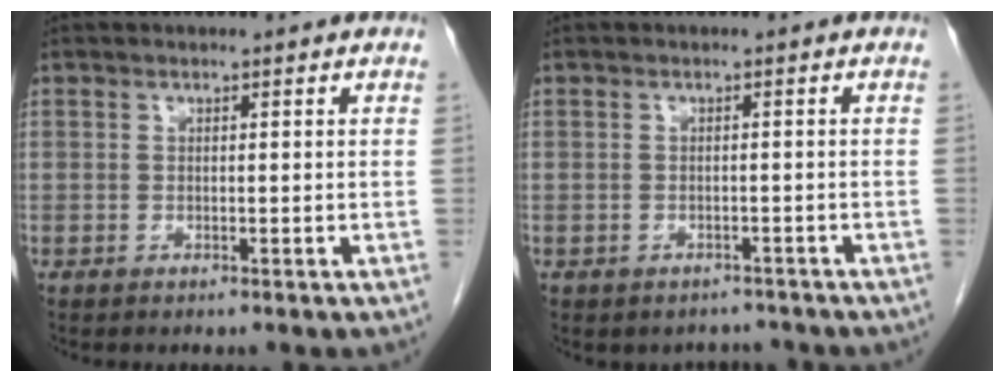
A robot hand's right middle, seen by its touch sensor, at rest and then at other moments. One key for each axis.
{"total": 3.2, "fx": -2.7, "fy": 1.7, "fz": -0.1, "tx": 0.005, "ty": 0.009, "tz": -0.035}